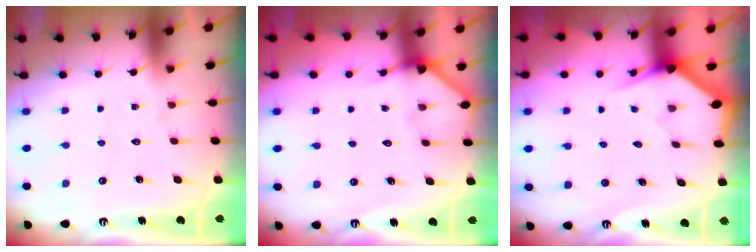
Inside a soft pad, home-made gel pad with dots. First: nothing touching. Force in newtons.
{"total": 3.4, "press": 3.4, "slide": 0.2}
{"total": 3.2, "press": 3.2, "slide": 0.1}